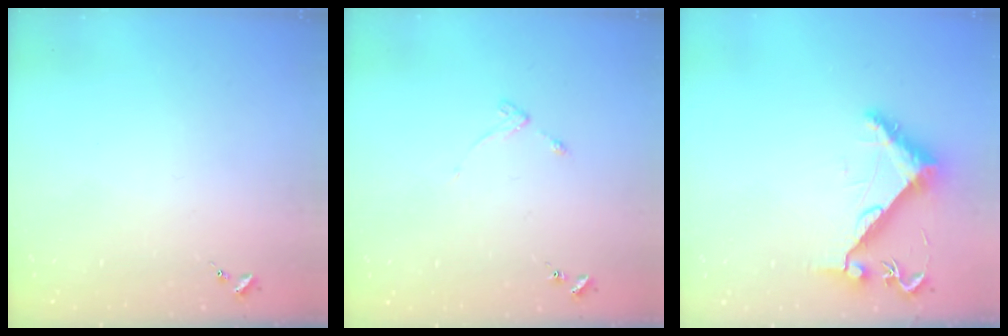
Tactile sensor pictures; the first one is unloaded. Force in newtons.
{"total": 4.7, "press": 4.6, "slide": 0.6}
{"total": 7.9, "press": 7.9, "slide": 0.4}